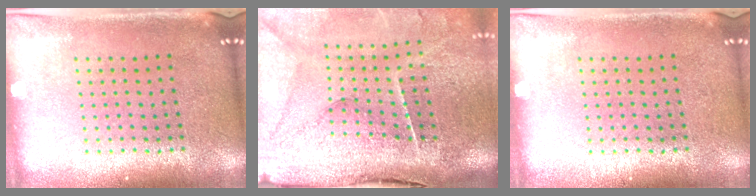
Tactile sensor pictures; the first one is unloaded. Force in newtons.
{"total": 4.7, "press": 3.6, "slide": 3.0}
{"total": 0.0}